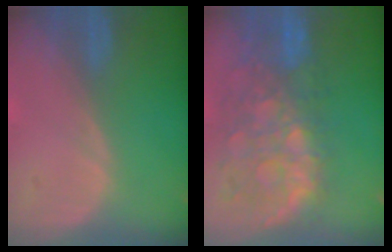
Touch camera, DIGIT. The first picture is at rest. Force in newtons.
{"total": 11.1, "press": 9.6, "slide": 5.6}